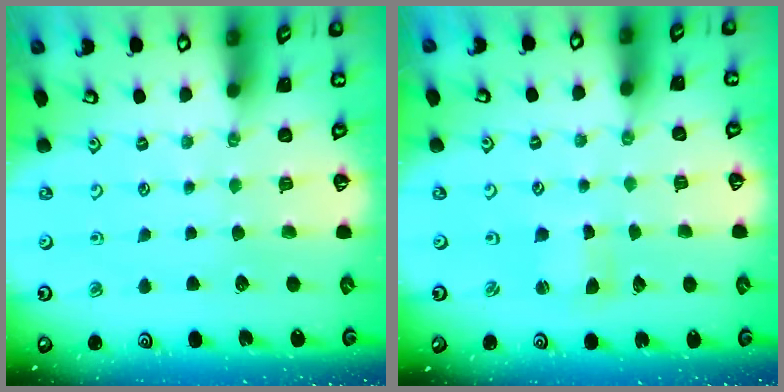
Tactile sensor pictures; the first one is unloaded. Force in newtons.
{"total": 1.6, "press": 1.5, "slide": 0.3}